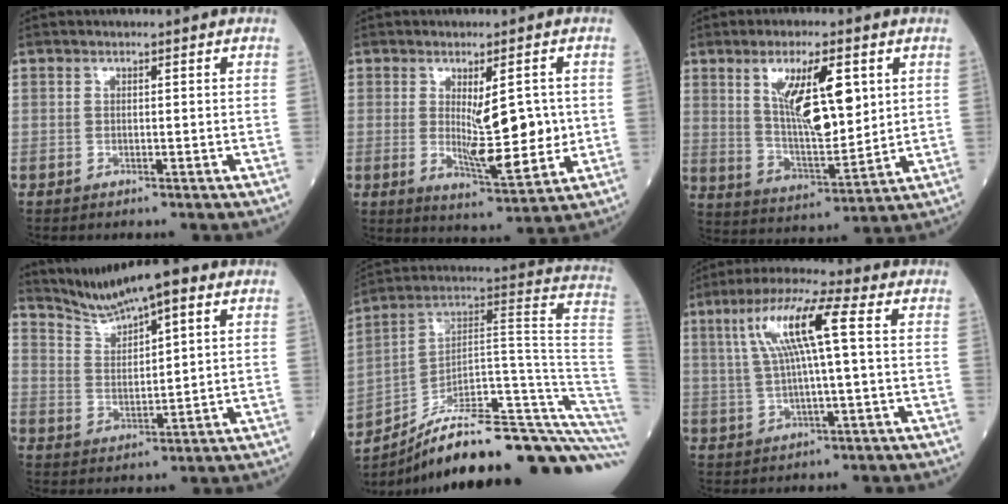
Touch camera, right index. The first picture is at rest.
{"total": 9.3, "force": [0.4, 2.4, 8.9], "torque": [-0.141, -0.018, 0.015]}
{"total": 12.4, "force": [4.3, 3.3, 11.1], "torque": [-0.211, -0.003, 0.085]}
{"total": 8.9, "force": [7.1, 1.3, 5.2], "torque": [-0.103, 0.019, 0.134]}
{"total": 30.5, "force": [-23.3, 3.5, 19.4], "torque": [-0.181, 0.039, -0.340]}
{"total": 11.1, "force": [2.6, 0.9, 10.8], "torque": [-0.216, 0.021, 0.048]}